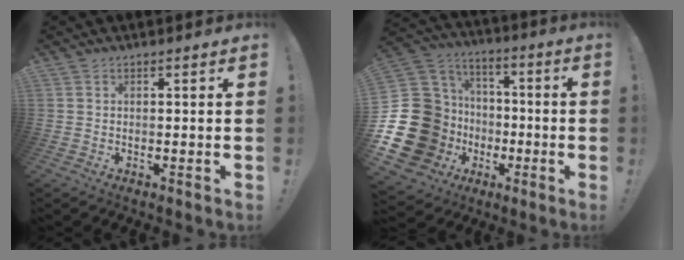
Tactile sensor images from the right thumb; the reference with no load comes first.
{"total": 27.1, "force": [-5.2, 22.4, 14.3], "torque": [-0.299, 0.009, -0.016]}